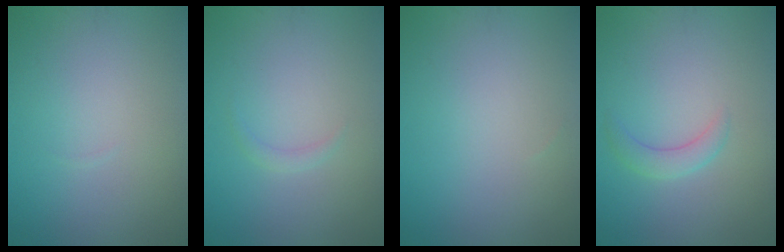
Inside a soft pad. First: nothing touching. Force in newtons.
{"total": 0.8, "press": 0.8, "slide": 0.0}
{"total": 0.0}
{"total": 1.8, "press": 1.8, "slide": 0.1}